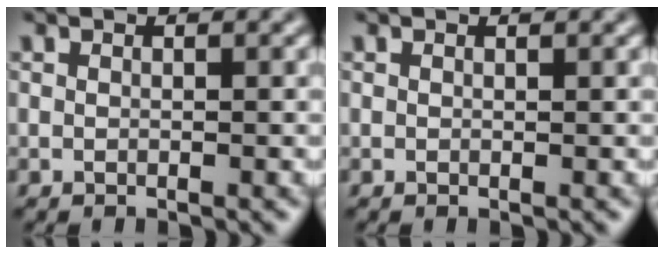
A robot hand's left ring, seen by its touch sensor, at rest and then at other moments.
{"total": 0.0}